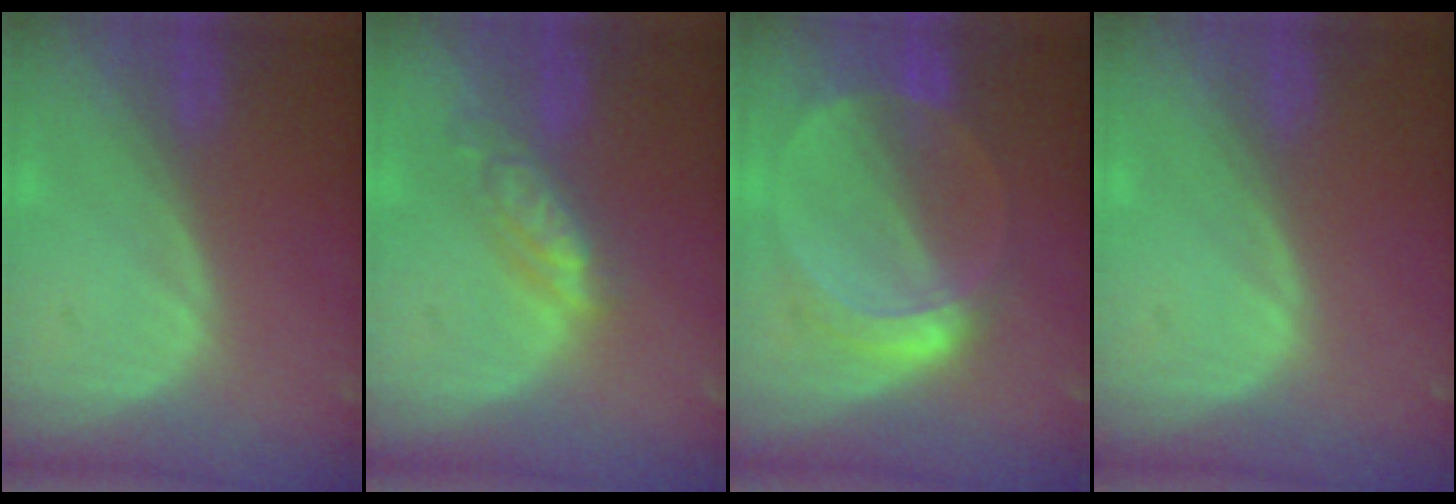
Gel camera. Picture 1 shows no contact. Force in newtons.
{"total": 5.5, "press": 5.0, "slide": 2.4}
{"total": 6.2, "press": 5.7, "slide": 2.5}
{"total": 0.0}